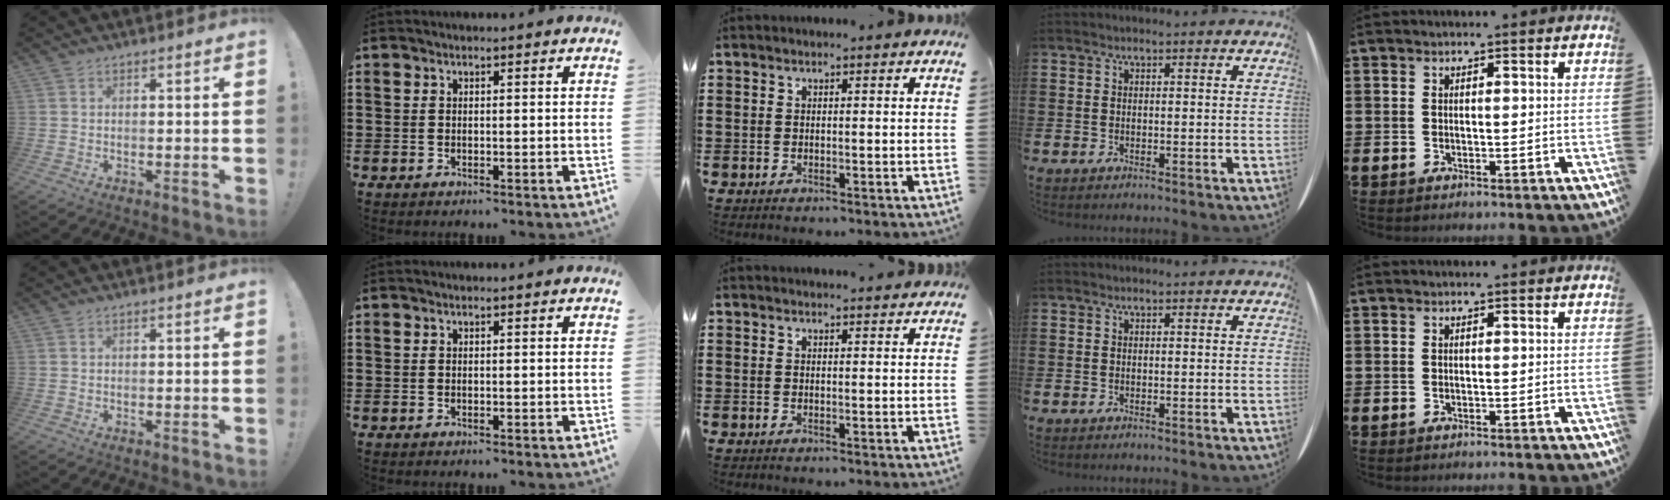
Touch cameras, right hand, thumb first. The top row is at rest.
{"middle": {"total": 1.3, "force": [1.3, 0.0, 0.1], "torque": [0.004, -0.005, 0.024]}}